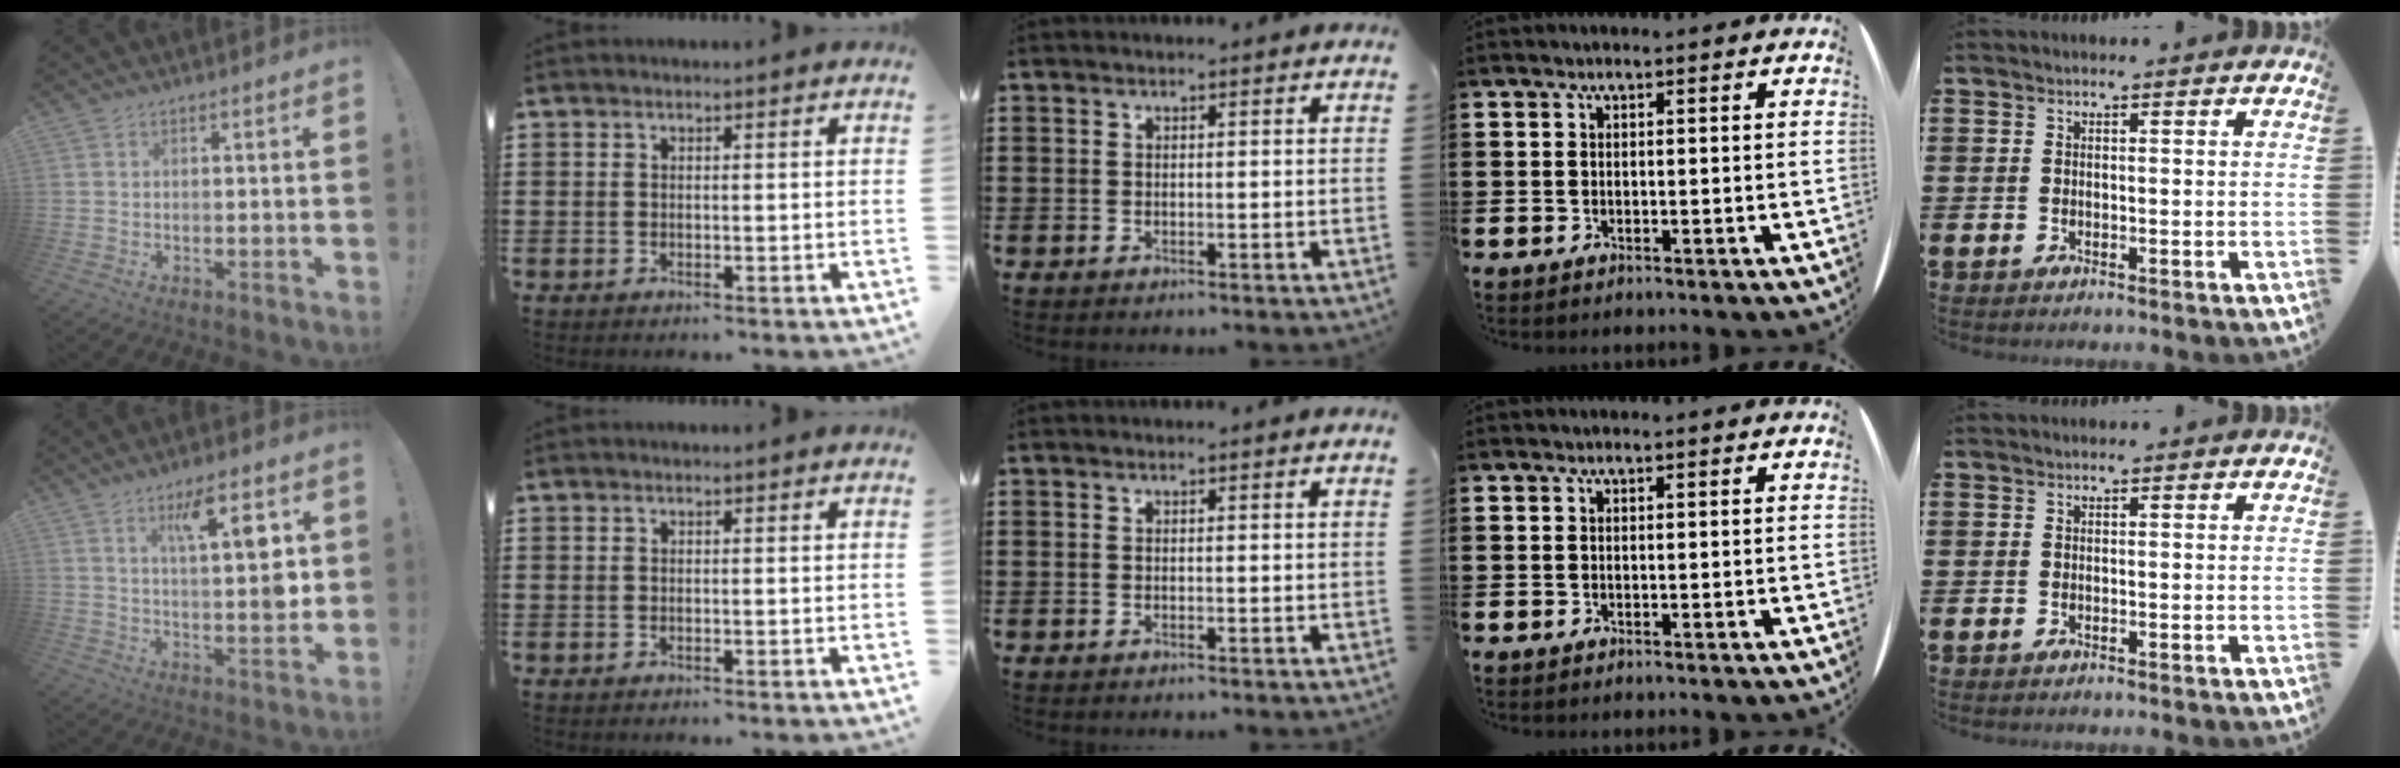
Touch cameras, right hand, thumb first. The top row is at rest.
{"thumb": {"total": 11.6, "force": [4.5, 2.6, 10.3], "torque": [-0.151, -0.020, 0.067]}}